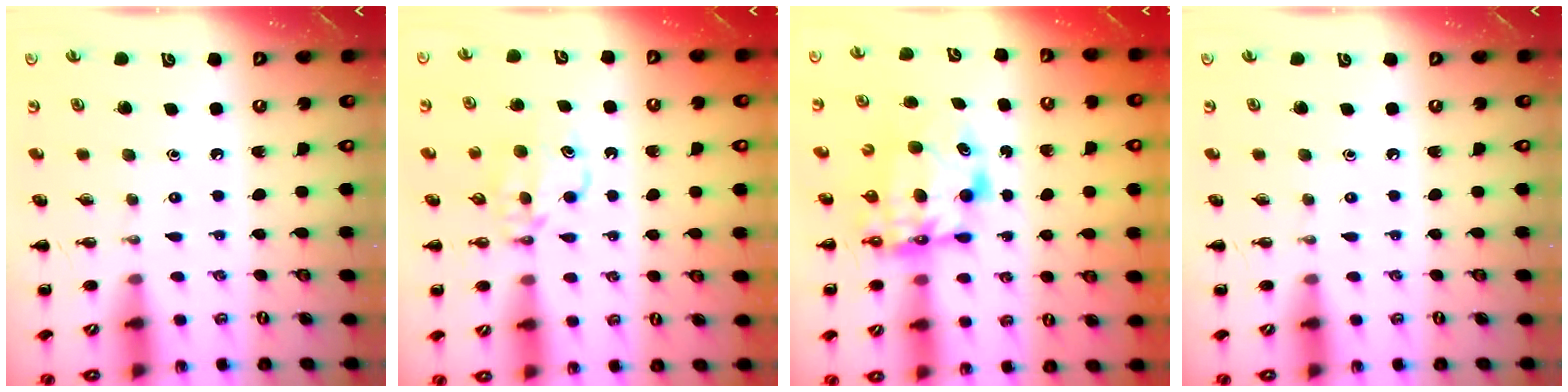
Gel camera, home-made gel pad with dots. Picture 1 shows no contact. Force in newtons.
{"total": 6.5, "press": 6.5, "slide": 0.6}
{"total": 7.1, "press": 7.0, "slide": 1.2}
{"total": 0.0}